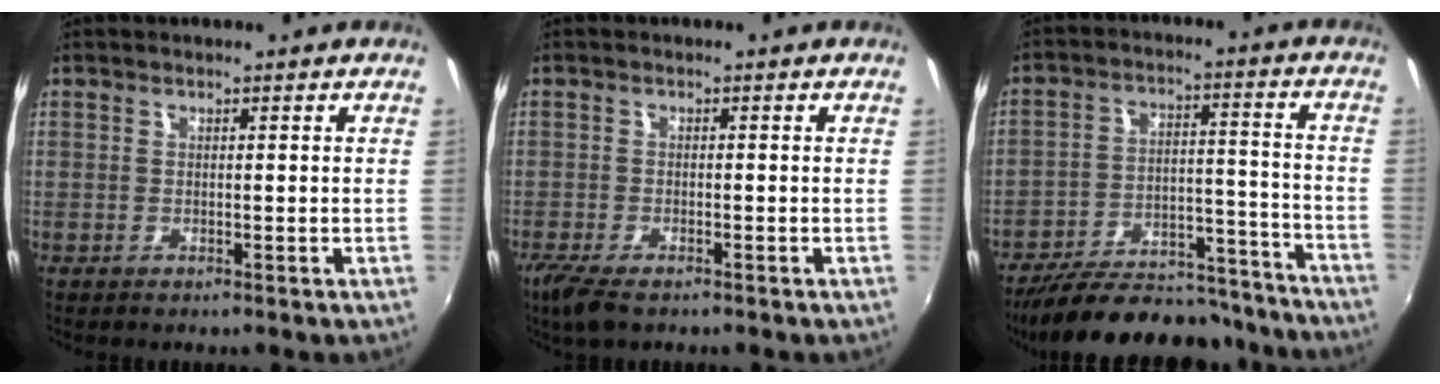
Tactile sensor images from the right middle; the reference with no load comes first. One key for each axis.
{"total": 5.2, "fx": -3.8, "fy": 1.6, "fz": 3.3, "tx": -0.080, "ty": -0.023, "tz": -0.072}
{"total": 24.3, "fx": -21.1, "fy": 8.1, "fz": 8.8, "tx": -0.169, "ty": 0.026, "tz": -0.277}